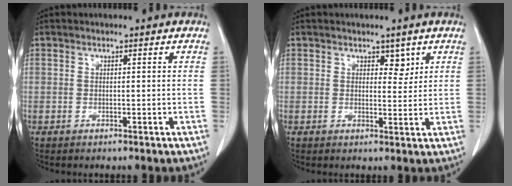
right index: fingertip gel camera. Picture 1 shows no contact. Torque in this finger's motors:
{"motor_torque": [-0.21, 0.21, 0.01, 0.00]}